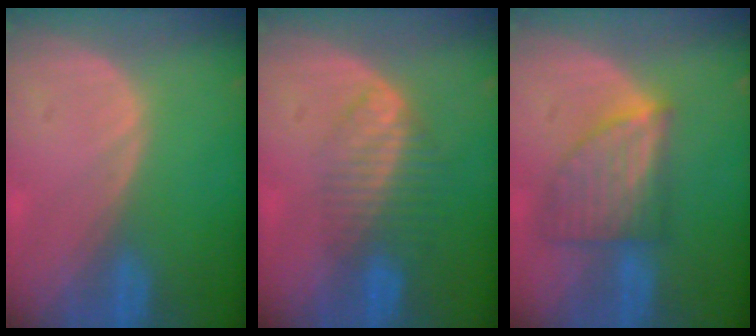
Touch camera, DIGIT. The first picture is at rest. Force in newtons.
{"total": 6.6, "press": 5.6, "slide": 3.5}
{"total": 7.3, "press": 6.8, "slide": 2.7}